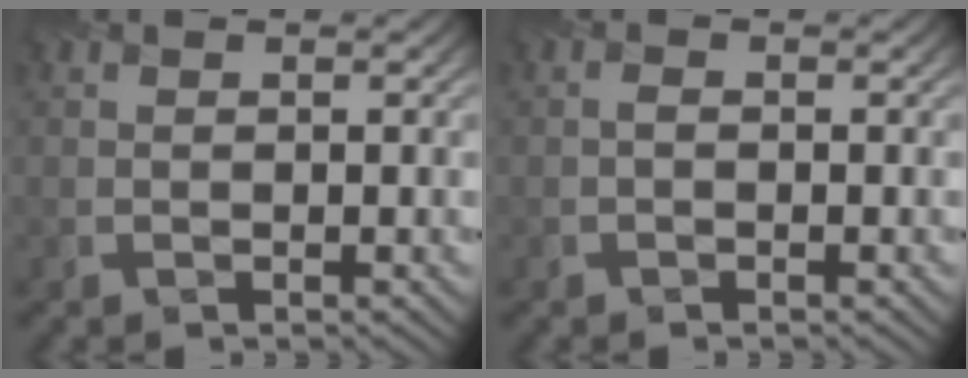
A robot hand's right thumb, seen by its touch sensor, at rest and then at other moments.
{"total": 0.5, "force": [-0.2, 0.2, 0.4], "torque": [-0.012, 0.000, -0.004]}